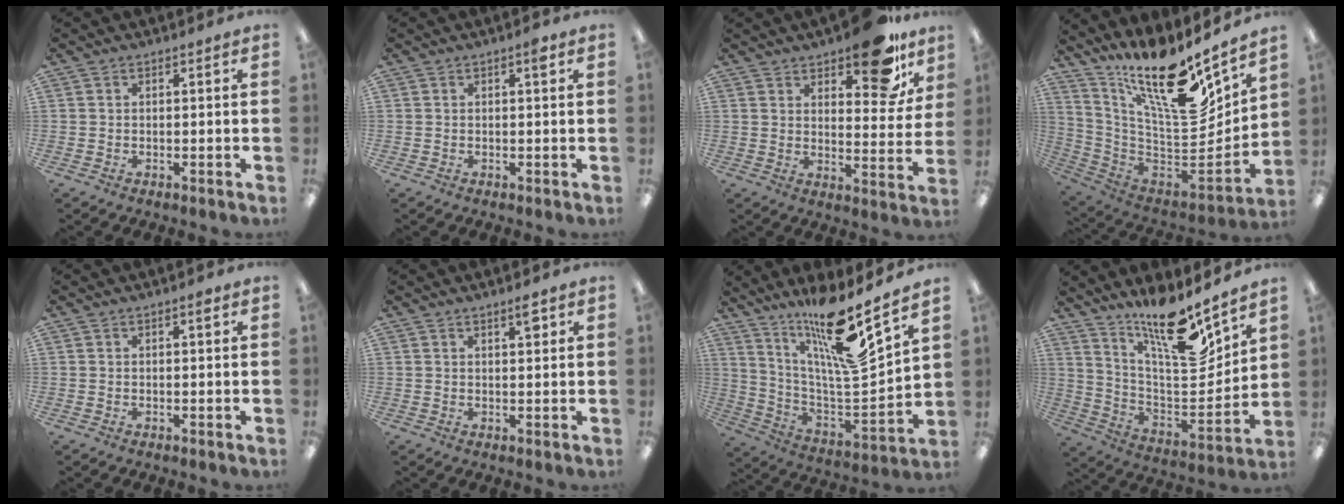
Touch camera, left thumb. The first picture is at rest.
{"total": 2.0, "force": [0.9, 0.4, 1.7], "torque": [-0.020, -0.003, 0.011]}
{"total": 14.3, "force": [10.2, 5.9, 8.2], "torque": [-0.099, -0.062, 0.172]}
{"total": 19.6, "force": [13.4, 5.6, 13.1], "torque": [-0.212, -0.116, 0.223]}
{"total": 1.4, "force": [0.8, 0.3, 1.0], "torque": [-0.014, -0.002, 0.011]}
{"total": 3.0, "force": [2.1, 0.8, 2.1], "torque": [-0.029, -0.004, 0.032]}
{"total": 18.4, "force": [14.1, 2.2, 11.6], "torque": [-0.210, -0.110, 0.229]}
{"total": 17.6, "force": [14.2, 3.9, 9.6], "torque": [-0.173, -0.113, 0.243]}